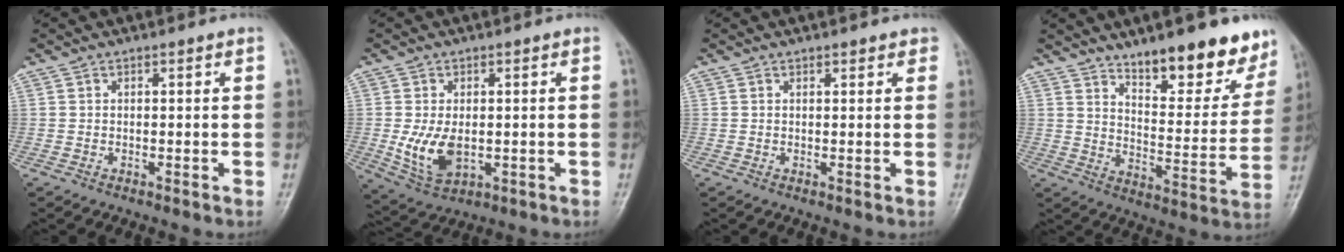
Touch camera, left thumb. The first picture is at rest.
{"total": 7.8, "force": [-0.9, 4.8, 6.2], "torque": [-0.112, -0.011, -0.003]}
{"total": 1.5, "force": [1.1, 0.8, 0.7], "torque": [0.004, -0.003, 0.008]}
{"total": 17.2, "force": [12.5, 5.8, 10.4], "torque": [-0.086, -0.088, 0.184]}